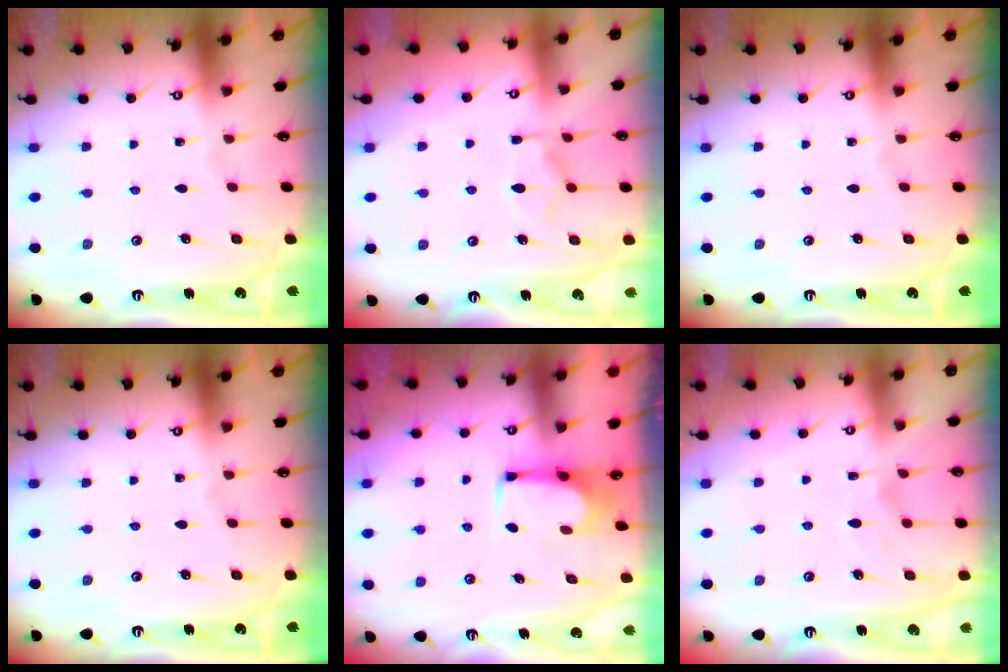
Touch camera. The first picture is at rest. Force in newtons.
{"total": 2.8, "press": 2.4, "slide": 1.4}
{"total": 0.0}
{"total": 0.0}
{"total": 3.6, "press": 3.6, "slide": 0.3}
{"total": 2.0, "press": 1.6, "slide": 1.1}